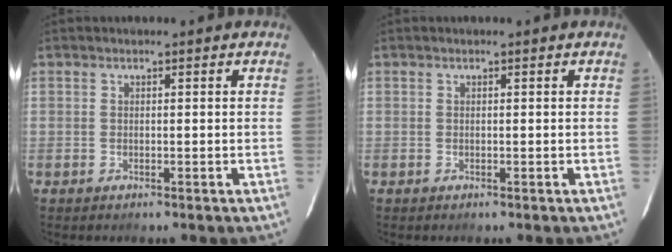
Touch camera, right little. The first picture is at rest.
{"total": 0.0}